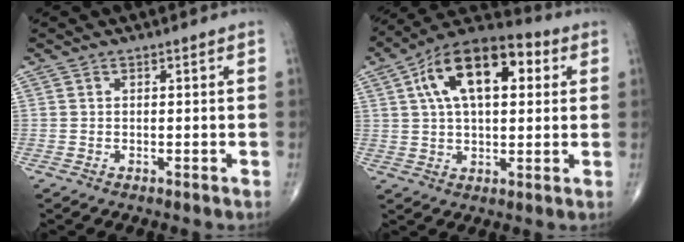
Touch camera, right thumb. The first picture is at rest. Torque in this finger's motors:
{"motor_torque": [0.61, 3.61, 1.69, 0.63, 0.13]}